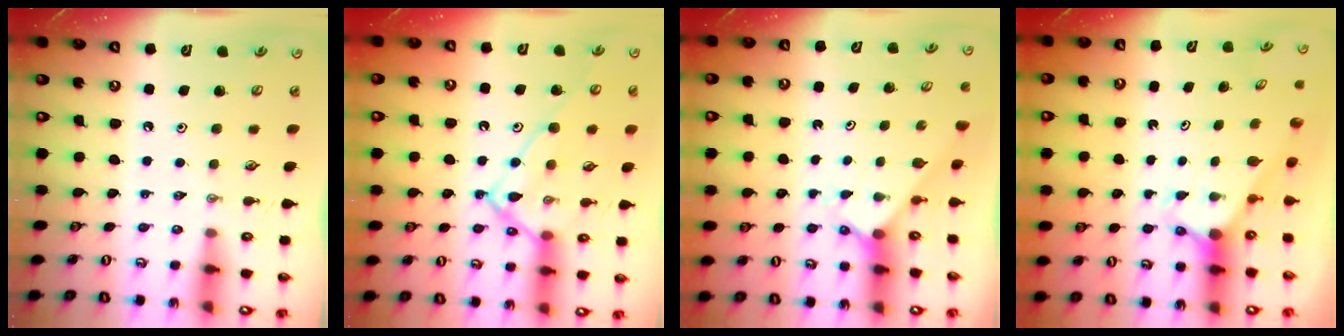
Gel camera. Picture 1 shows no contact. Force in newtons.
{"total": 15.6, "press": 15.5, "slide": 1.3}
{"total": 2.1, "press": 2.1, "slide": 0.2}
{"total": 2.6, "press": 2.6, "slide": 0.0}